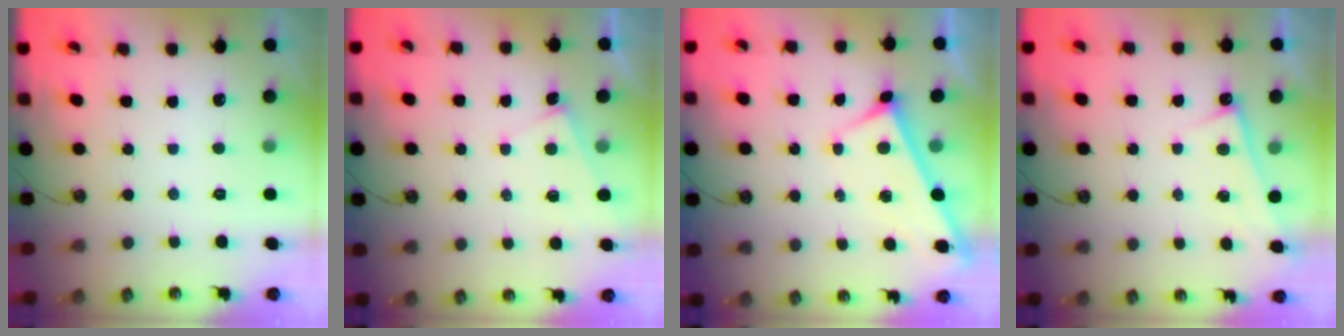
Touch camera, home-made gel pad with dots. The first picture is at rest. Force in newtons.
{"total": 5.5, "press": 5.5, "slide": 0.2}
{"total": 3.7, "press": 3.7, "slide": 0.2}
{"total": 1.8, "press": 1.8, "slide": 0.3}